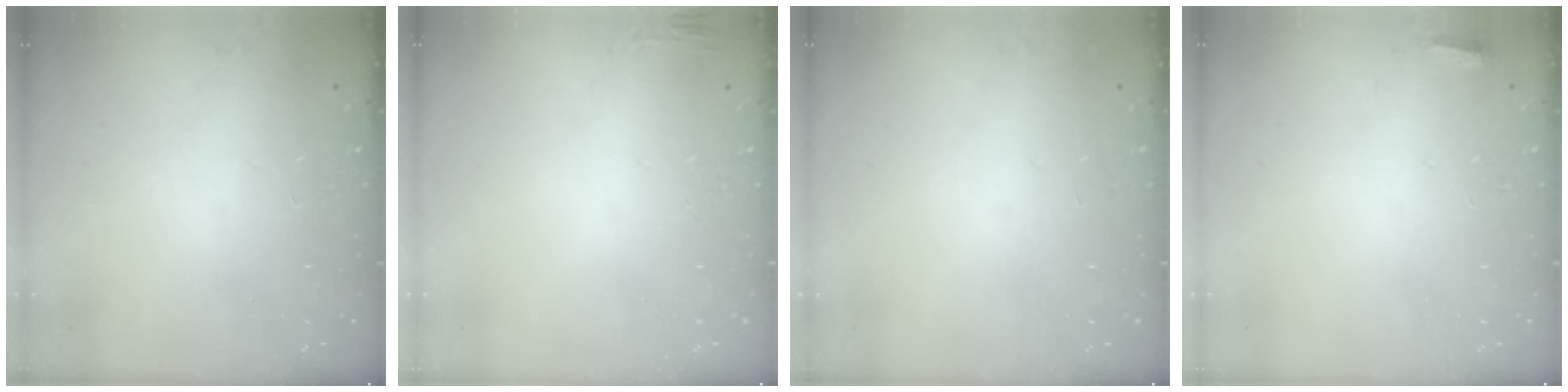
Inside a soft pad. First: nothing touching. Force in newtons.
{"total": 3.1, "press": 3.0, "slide": 0.8}
{"total": 0.0}
{"total": 2.7, "press": 2.6, "slide": 0.9}